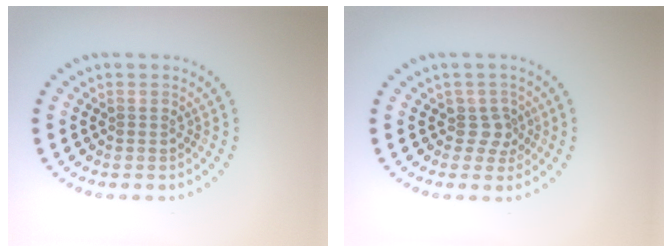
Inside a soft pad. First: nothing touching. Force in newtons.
{"total": 1.9, "press": 1.4, "slide": 1.3}